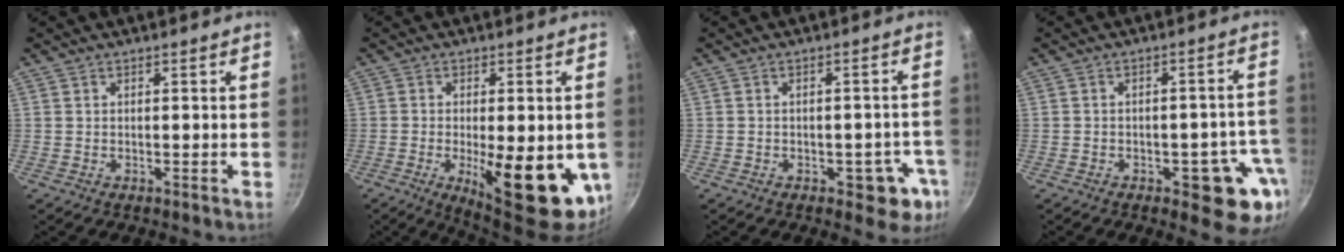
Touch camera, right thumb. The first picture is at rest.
{"total": 17.4, "force": [-3.9, 6.0, 15.8], "torque": [-0.196, -0.011, -0.041]}
{"total": 7.3, "force": [-2.8, 4.2, 5.3], "torque": [-0.017, 0.021, -0.027]}
{"total": 10.7, "force": [-4.4, 4.8, 8.5], "torque": [-0.051, 0.025, -0.052]}